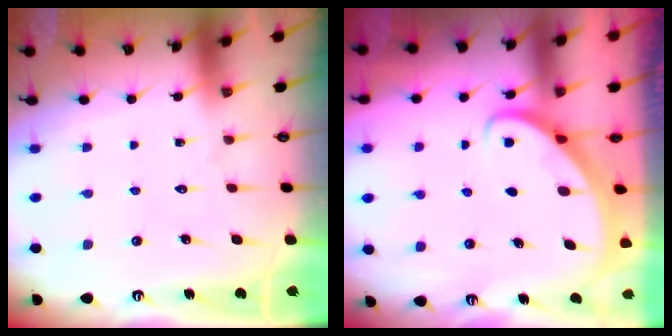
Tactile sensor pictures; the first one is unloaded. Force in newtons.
{"total": 2.8, "press": 2.8, "slide": 0.2}